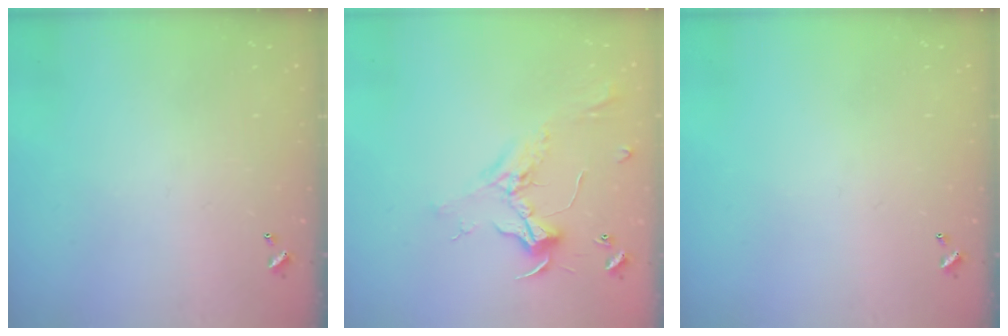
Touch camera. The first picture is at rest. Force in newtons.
{"total": 2.4, "press": 2.3, "slide": 0.8}
{"total": 0.0}